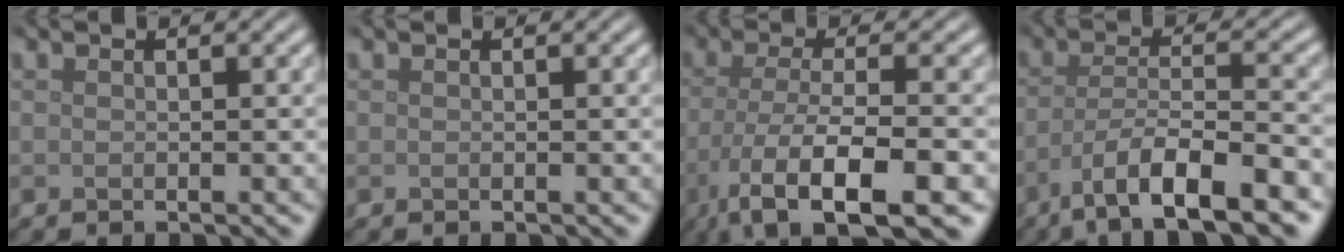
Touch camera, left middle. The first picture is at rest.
{"total": 0.0}
{"total": 9.7, "force": [-5.1, 2.9, 7.8], "torque": [-0.129, -0.016, -0.090]}
{"total": 8.6, "force": [-5.3, 2.1, 6.4], "torque": [-0.106, -0.005, -0.092]}